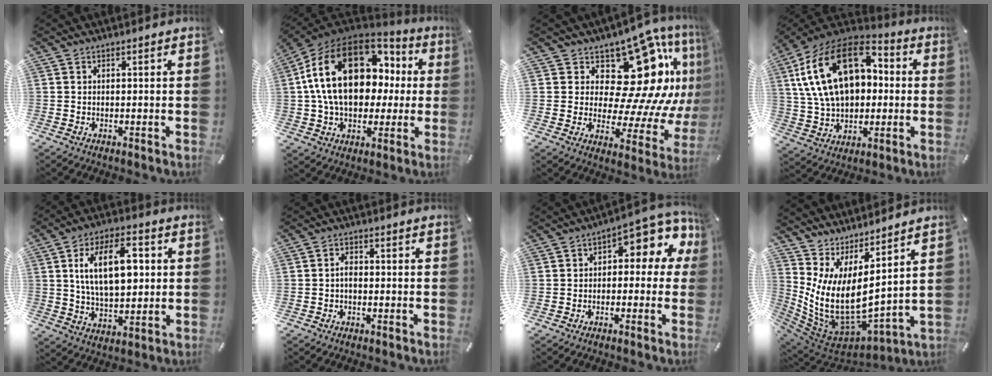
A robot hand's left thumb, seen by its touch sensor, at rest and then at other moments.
{"total": 24.5, "force": [5.4, 16.4, 17.3], "torque": [-0.328, -0.002, 0.094]}
{"total": 21.5, "force": [9.6, 11.9, 15.1], "torque": [-0.189, -0.102, 0.171]}
{"total": 22.6, "force": [5.4, 15.8, 15.2], "torque": [-0.302, -0.009, 0.091]}
{"total": 15.3, "force": [3.1, 8.5, 12.3], "torque": [-0.223, -0.001, 0.044]}
{"total": 2.1, "force": [-0.7, 1.1, 1.6], "torque": [-0.033, 0.006, -0.015]}
{"total": 7.9, "force": [3.1, 4.1, 5.9], "torque": [-0.071, -0.032, 0.048]}
{"total": 11.8, "force": [1.4, 6.2, 9.9], "torque": [-0.238, -0.064, 0.029]}